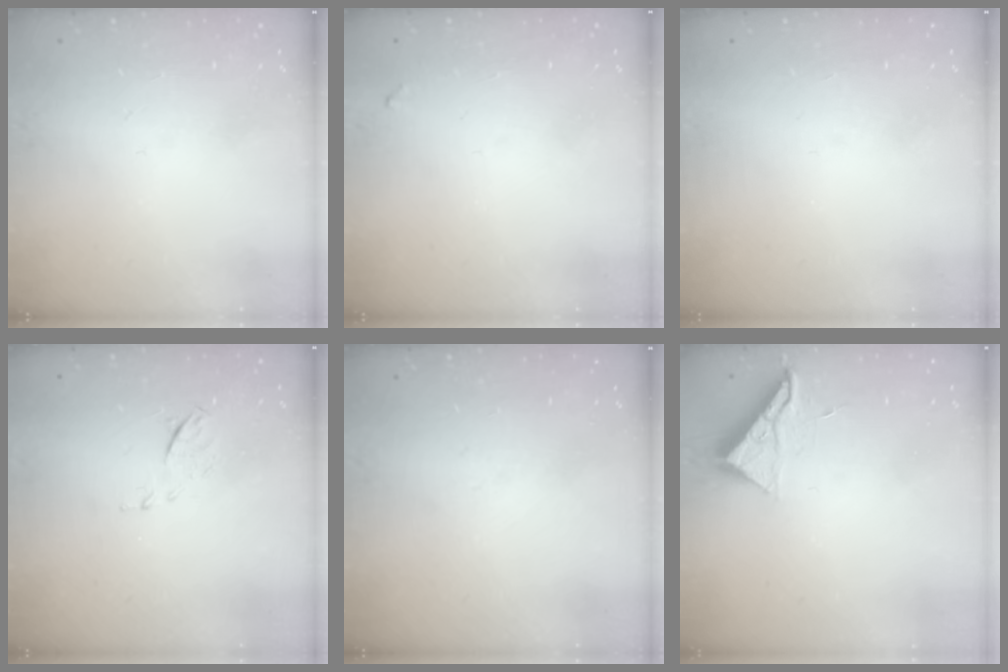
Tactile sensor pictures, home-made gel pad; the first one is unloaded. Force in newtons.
{"total": 3.9, "press": 3.9, "slide": 0.3}
{"total": 1.5, "press": 1.5, "slide": 0.1}
{"total": 5.5, "press": 5.5, "slide": 0.8}
{"total": 0.0}
{"total": 7.3, "press": 7.2, "slide": 0.5}